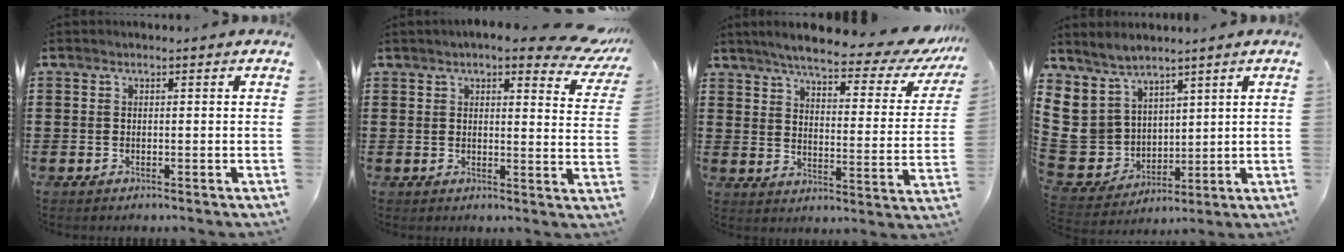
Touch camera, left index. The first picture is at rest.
{"total": 5.7, "force": [4.7, 0.8, 3.2], "torque": [-0.060, -0.015, 0.081]}
{"total": 7.3, "force": [6.2, 0.8, 3.8], "torque": [-0.084, -0.040, 0.101]}
{"total": 8.9, "force": [4.5, 7.5, 1.8], "torque": [-0.104, -0.029, 0.093]}